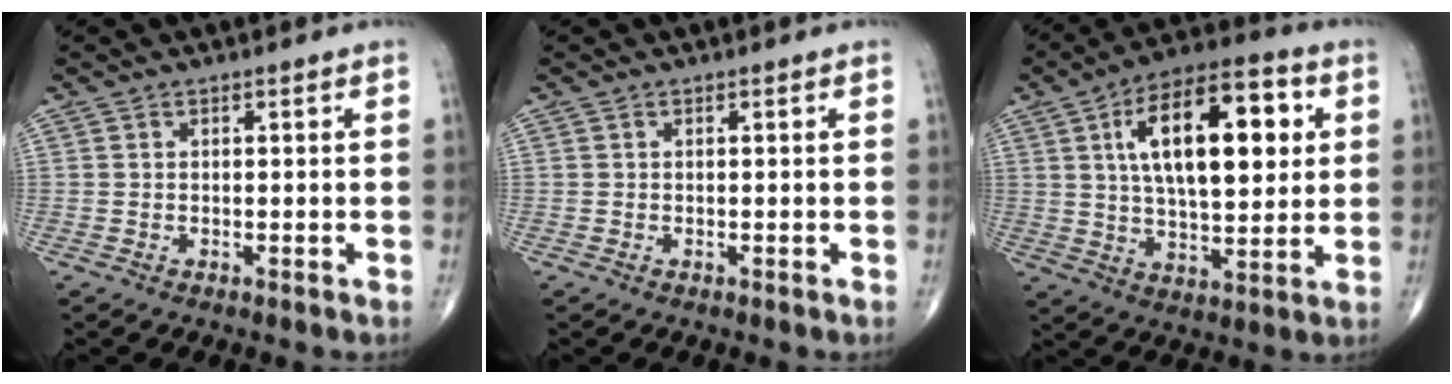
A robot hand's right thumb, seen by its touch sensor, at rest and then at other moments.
{"total": 0.0}
{"total": 20.7, "force": [5.2, 9.3, 17.7], "torque": [-0.258, 0.001, 0.077]}